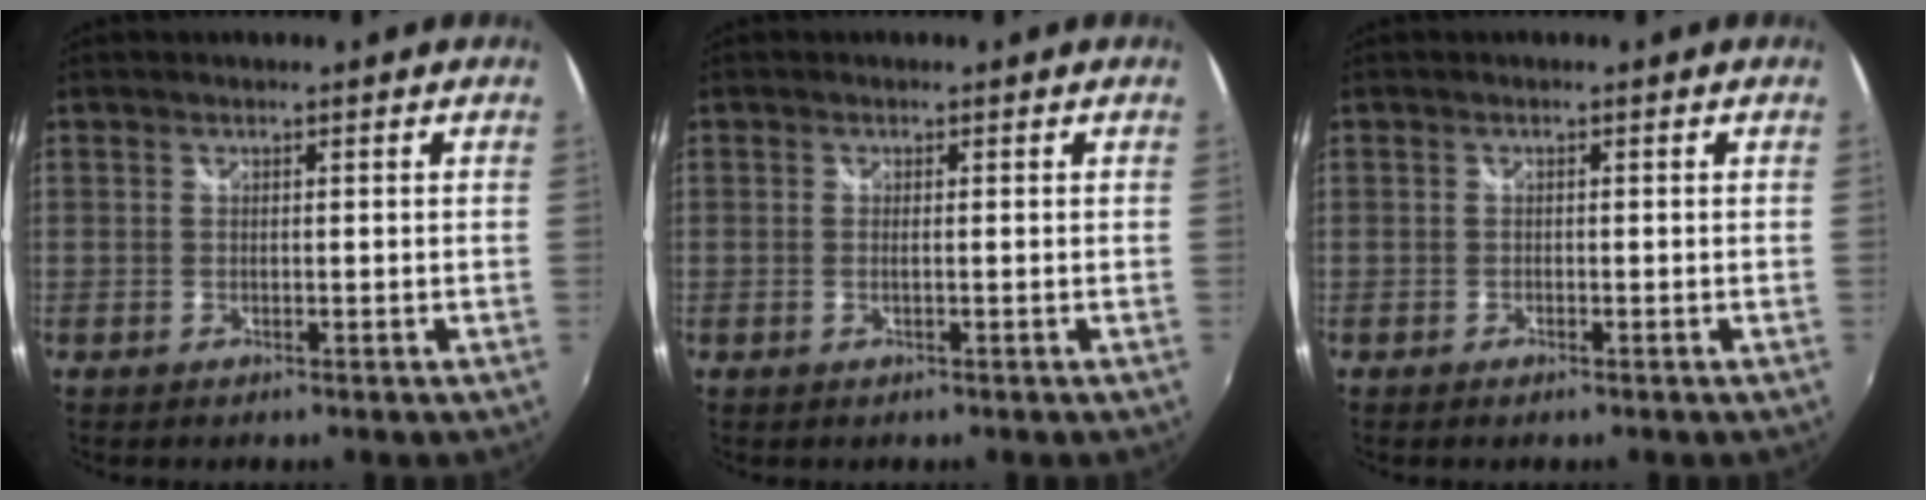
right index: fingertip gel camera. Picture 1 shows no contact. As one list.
[{"total": 0.9, "force": [-0.2, -0.2, 0.8], "torque": [-0.013, 0.004, -0.001]}, {"total": 0.7, "force": [-0.5, 0.3, 0.2], "torque": [-0.008, -0.003, -0.013]}]